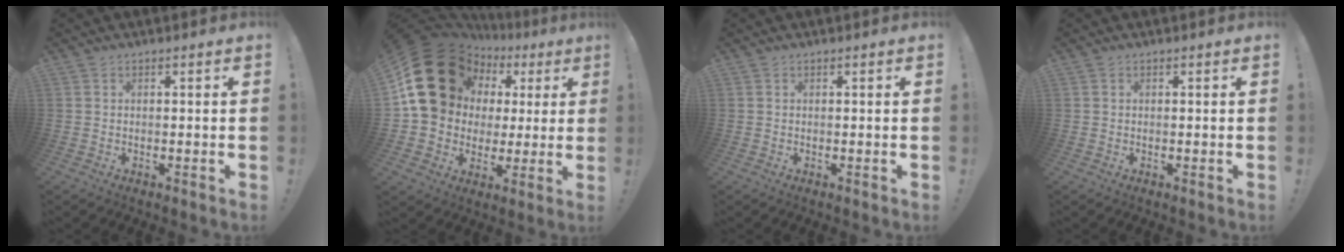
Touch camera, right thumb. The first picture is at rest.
{"total": 22.1, "force": [7.8, 17.2, 11.6], "torque": [-0.185, -0.041, 0.181]}
{"total": 0.0}
{"total": 0.0}